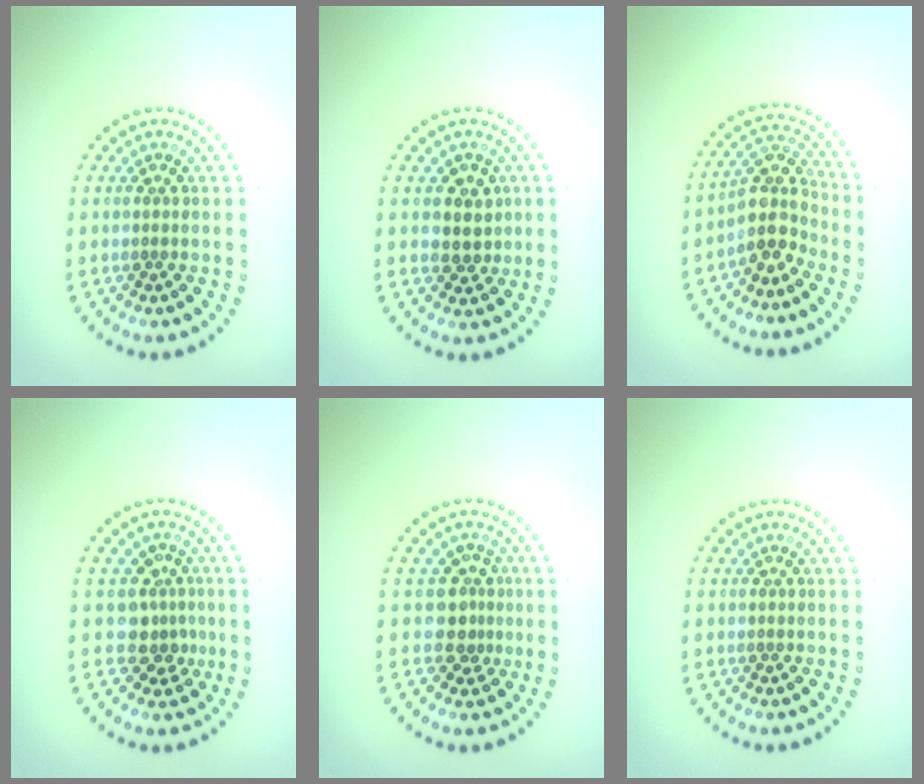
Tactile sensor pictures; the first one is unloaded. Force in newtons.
{"total": 2.5, "press": 2.3, "slide": 1.0}
{"total": 3.8, "press": 3.0, "slide": 2.3}
{"total": 2.8, "press": 2.1, "slide": 1.8}
{"total": 2.7, "press": 1.8, "slide": 1.9}
{"total": 0.0}